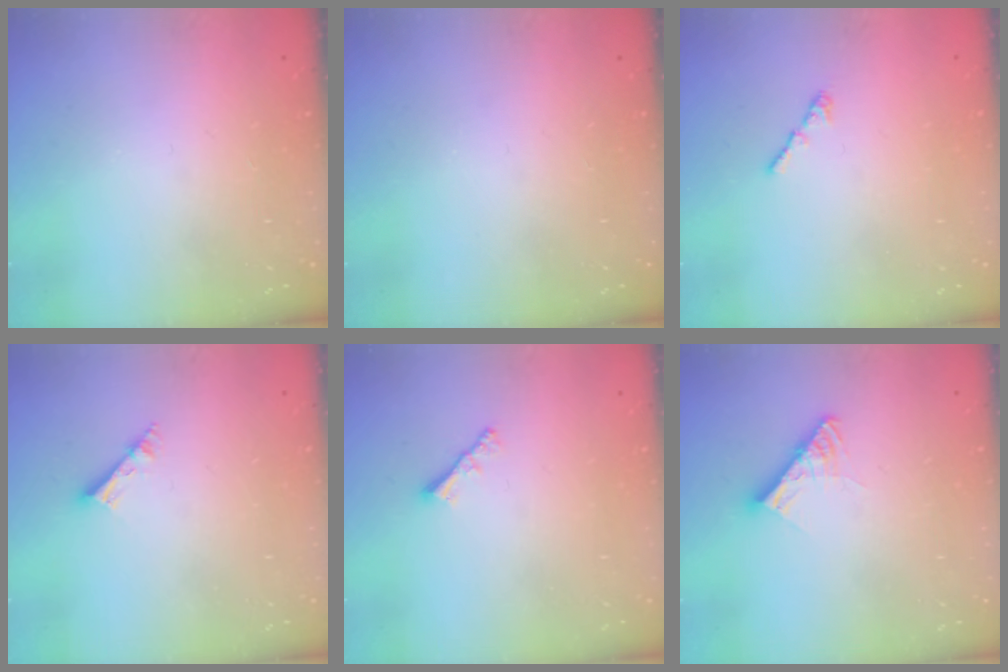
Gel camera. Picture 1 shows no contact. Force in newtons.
{"total": 0.0}
{"total": 1.3, "press": 1.2, "slide": 0.6}
{"total": 3.8, "press": 3.8, "slide": 0.6}
{"total": 2.0, "press": 2.0, "slide": 0.5}
{"total": 9.5, "press": 9.4, "slide": 1.0}